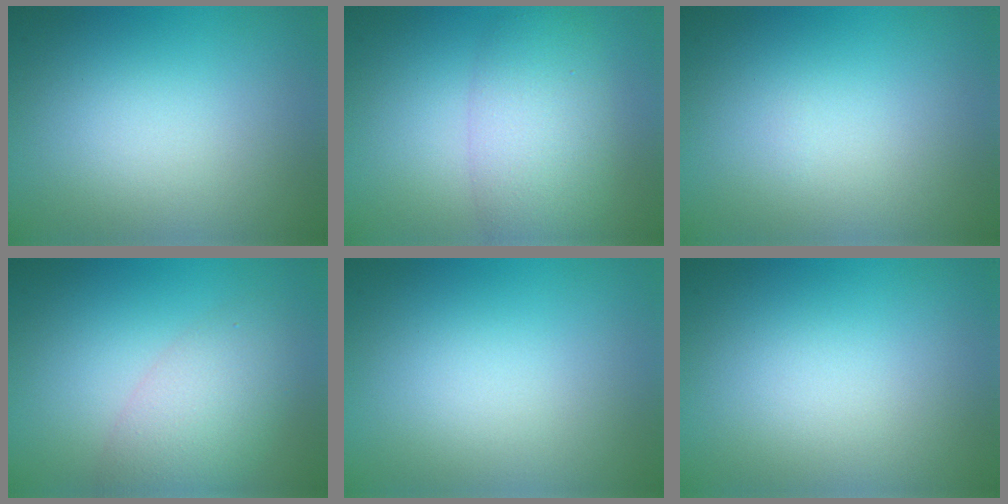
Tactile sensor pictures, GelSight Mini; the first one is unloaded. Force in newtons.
{"total": 5.5, "press": 5.5, "slide": 0.4}
{"total": 0.0}
{"total": 4.7, "press": 4.7, "slide": 0.2}
{"total": 0.0}
{"total": 0.0}